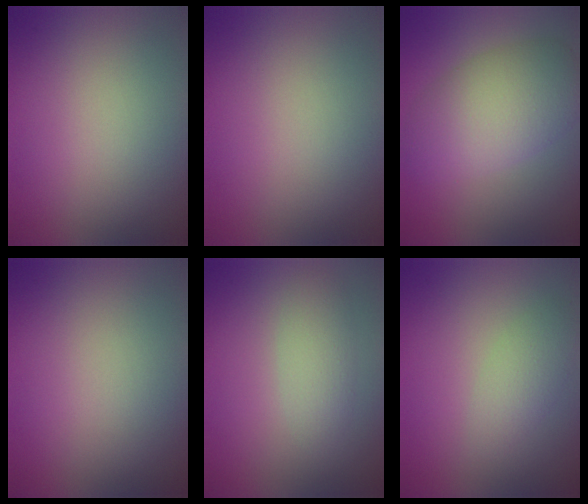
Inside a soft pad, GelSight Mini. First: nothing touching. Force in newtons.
{"total": 0.0}
{"total": 5.4, "press": 5.4, "slide": 0.5}
{"total": 0.0}
{"total": 2.3, "press": 2.3, "slide": 0.1}
{"total": 2.1, "press": 2.1, "slide": 0.2}